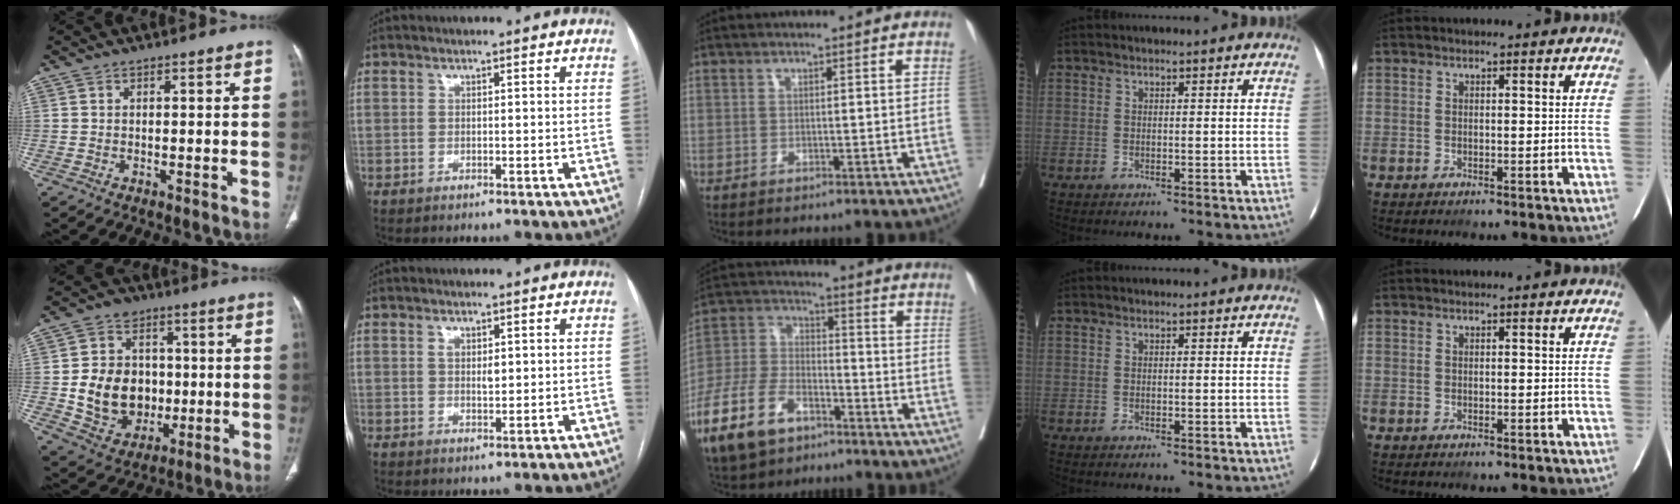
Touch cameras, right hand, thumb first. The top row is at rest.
{"thumb": {"total": 15.9, "force": [-0.7, 13.3, 8.7], "torque": [-0.106, 0.008, 0.003]}, "index": {"total": 2.4, "force": [0.7, 1.3, 1.9], "torque": [-0.031, -0.002, 0.012]}, "middle": {"total": 12.2, "force": [-7.6, 6.2, 7.2], "torque": [-0.167, -0.006, -0.151]}}